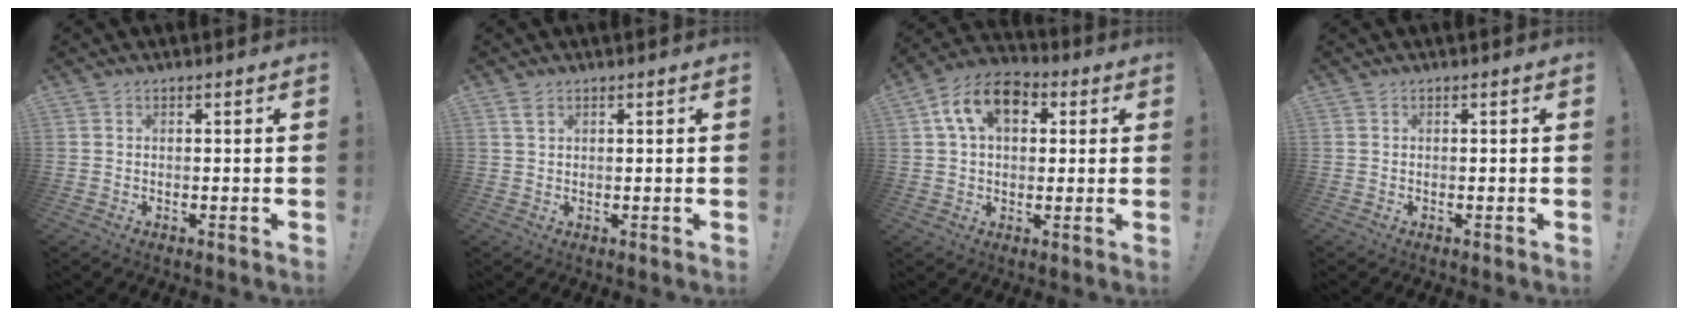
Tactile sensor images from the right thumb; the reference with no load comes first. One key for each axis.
{"total": 2.0, "fx": 1.2, "fy": 0.9, "fz": 1.4, "tx": -0.026, "ty": -0.001, "tz": 0.021}
{"total": 12.8, "fx": 4.4, "fy": 8.4, "fz": 8.5, "tx": -0.144, "ty": 0.009, "tz": 0.085}
{"total": 0.0}